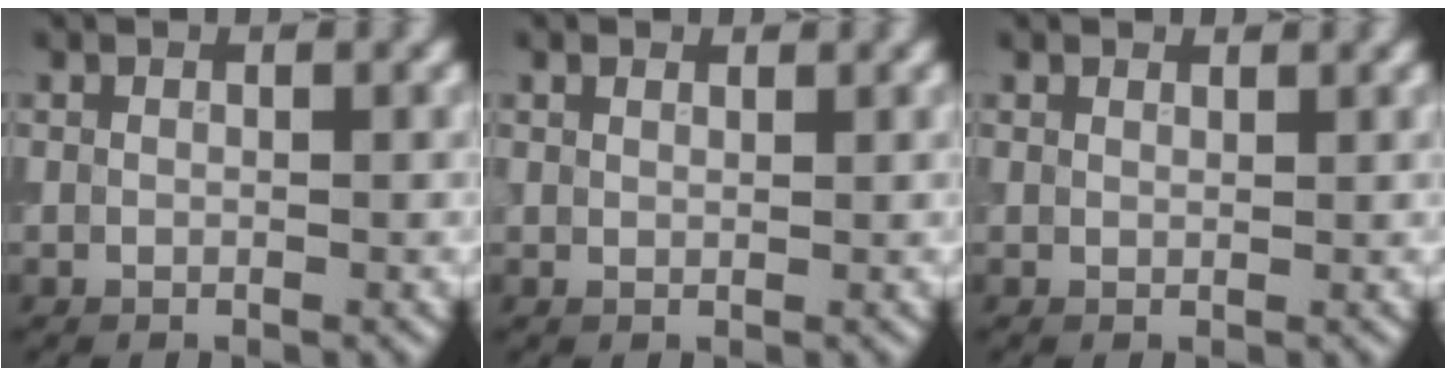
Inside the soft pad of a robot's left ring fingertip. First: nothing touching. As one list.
[{"total": 0.9, "force": [0.7, 0.4, 0.4], "torque": [-0.011, 0.002, 0.010]}, {"total": 1.2, "force": [1.1, 0.4, 0.3], "torque": [-0.009, -0.002, 0.013]}]